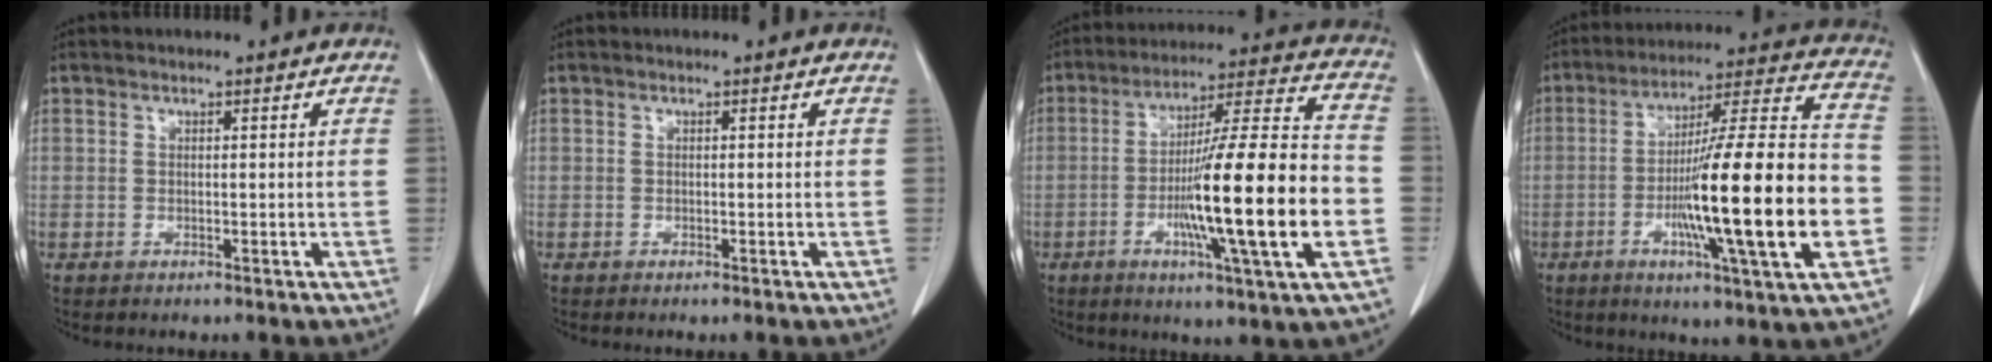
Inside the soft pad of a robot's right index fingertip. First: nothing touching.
{"total": 0.0}
{"total": 21.3, "force": [-4.9, 0.3, 20.7], "torque": [-0.326, -0.006, -0.082]}
{"total": 23.5, "force": [-5.3, 0.7, 22.9], "torque": [-0.344, -0.005, -0.090]}